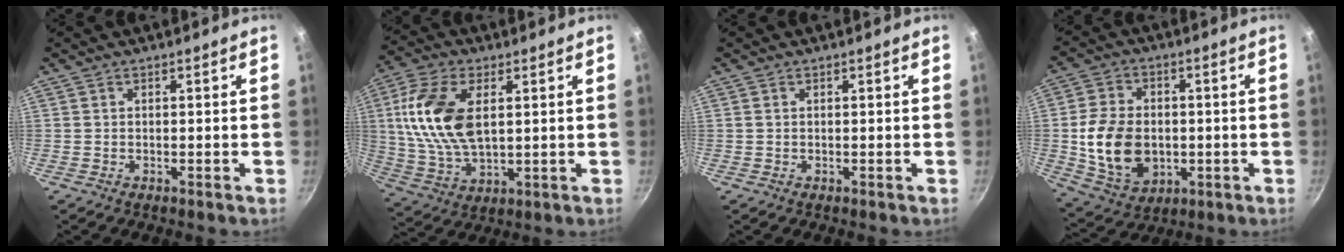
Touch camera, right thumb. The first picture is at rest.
{"total": 15.5, "force": [3.1, 8.5, 12.5], "torque": [-0.240, -0.006, 0.063]}
{"total": 0.0}
{"total": 14.4, "force": [-1.2, 10.5, 9.8], "torque": [-0.162, 0.003, -0.010]}